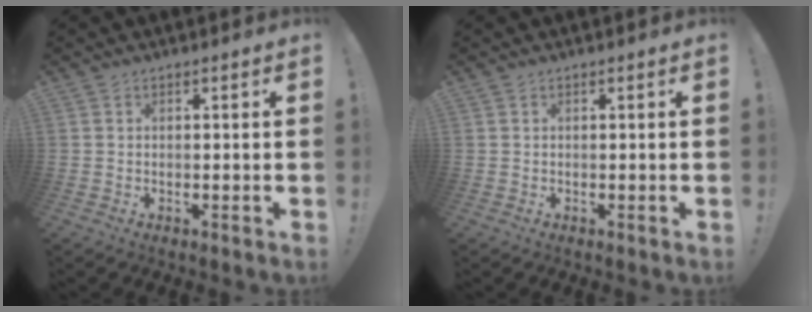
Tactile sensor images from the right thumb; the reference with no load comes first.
{"total": 0.0}